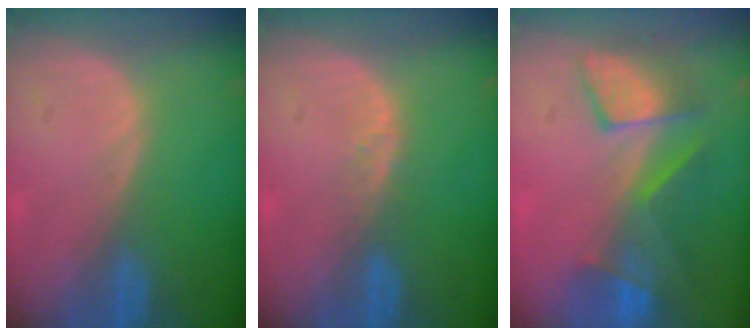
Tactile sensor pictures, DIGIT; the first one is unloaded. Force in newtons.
{"total": 1.7, "press": 1.7, "slide": 0.1}
{"total": 8.0, "press": 7.8, "slide": 1.8}